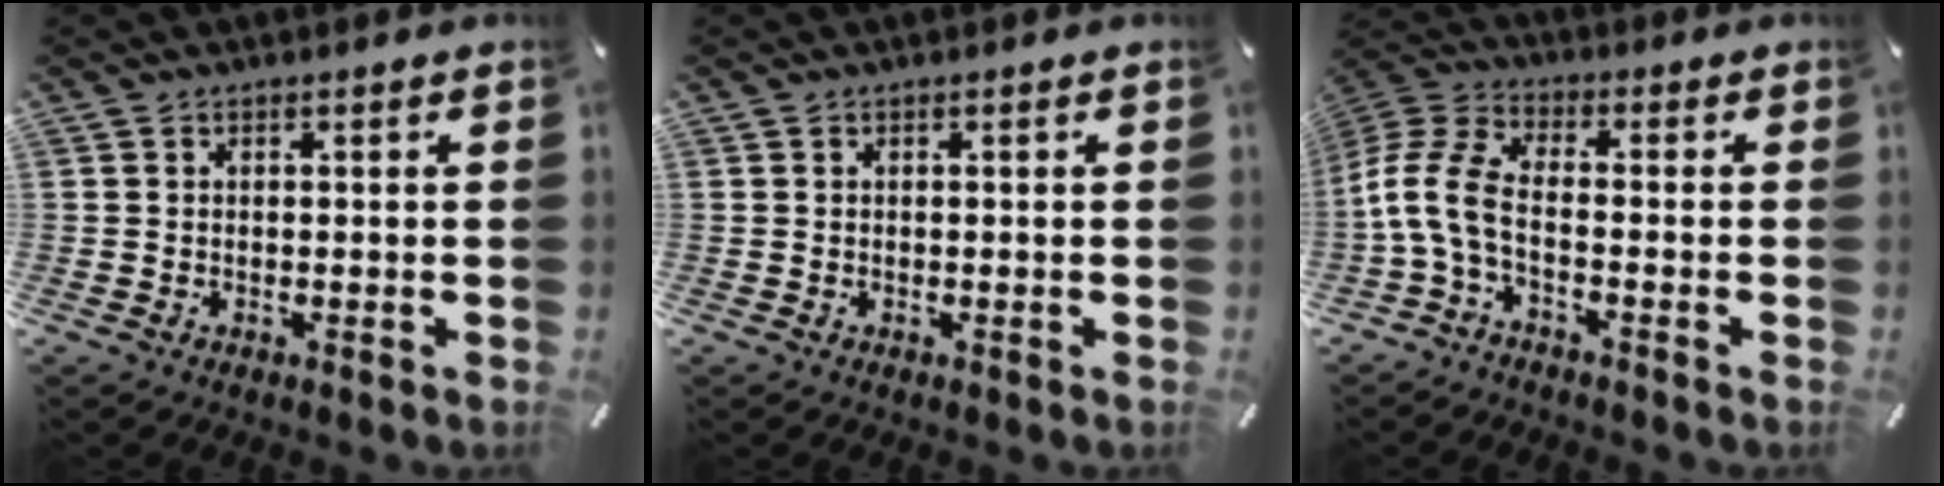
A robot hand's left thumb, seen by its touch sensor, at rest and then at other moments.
{"total": 0.0}
{"total": 8.5, "force": [-2.6, 4.3, 6.8], "torque": [-0.155, -0.003, -0.049]}